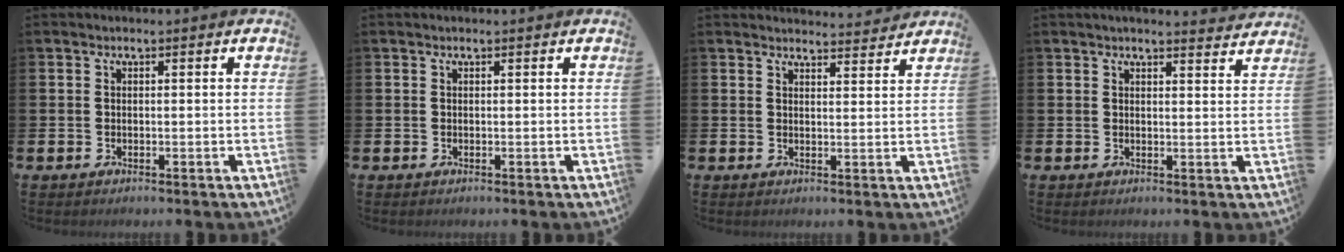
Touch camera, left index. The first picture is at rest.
{"total": 0.0}
{"total": 3.3, "force": [3.3, 0.1, 0.0], "torque": [0.003, -0.023, 0.058]}
{"total": 3.0, "force": [3.0, 0.2, 0.4], "torque": [-0.003, -0.018, 0.051]}